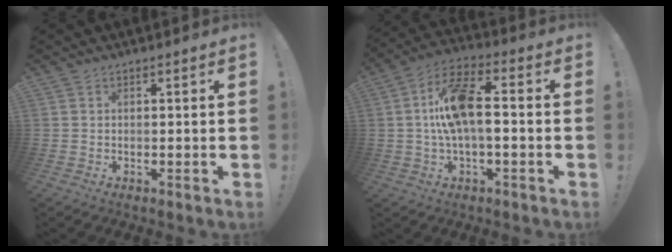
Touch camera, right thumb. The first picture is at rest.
{"total": 14.2, "force": [0.3, 6.1, 12.8], "torque": [-0.229, 0.010, 0.004]}